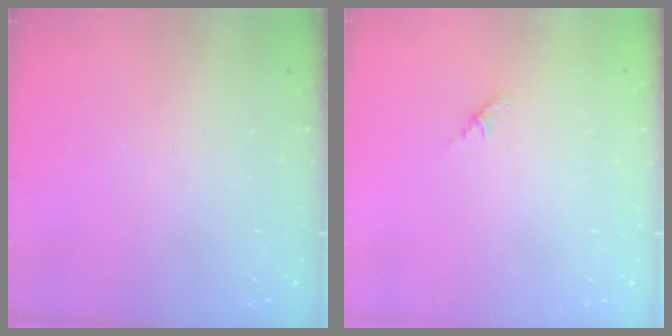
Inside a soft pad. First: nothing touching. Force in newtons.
{"total": 1.8, "press": 1.7, "slide": 0.6}